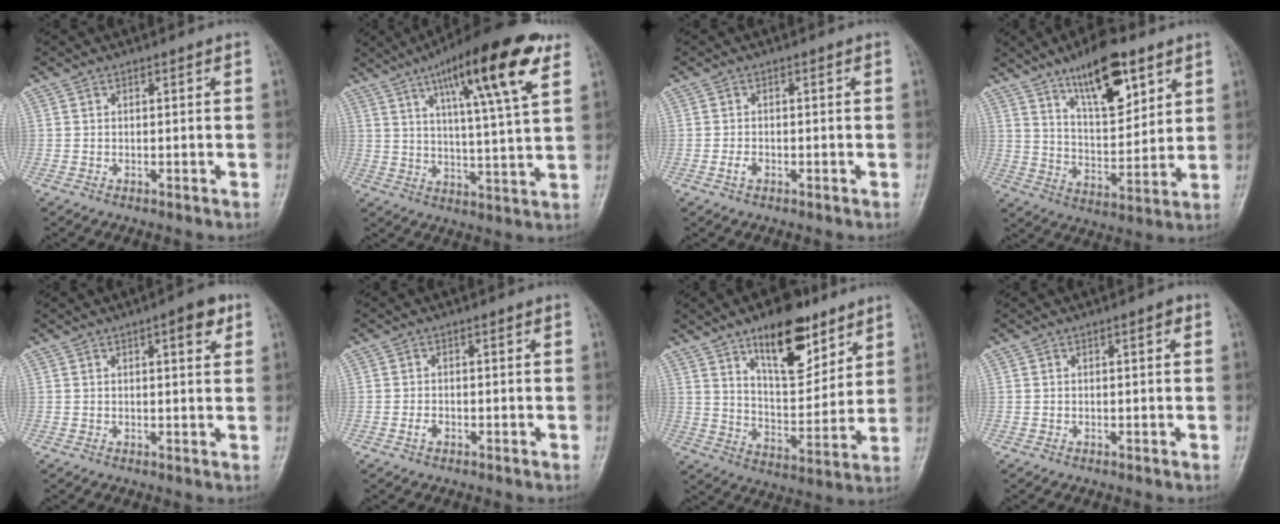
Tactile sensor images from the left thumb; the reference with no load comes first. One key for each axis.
{"total": 19.1, "fx": 9.6, "fy": 3.4, "fz": 16.1, "tx": -0.234, "ty": -0.025, "tz": 0.145}
{"total": 1.7, "fx": -0.7, "fy": 1.0, "fz": 1.1, "tx": -0.022, "ty": 0.006, "tz": -0.015}
{"total": 14.9, "fx": 8.7, "fy": 5.8, "fz": 10.6, "tx": -0.138, "ty": -0.049, "tz": 0.148}
{"total": 4.9, "fx": 2.3, "fy": 1.5, "fz": 4.0, "tx": -0.044, "ty": -0.005, "tz": 0.027}
{"total": 1.3, "fx": -0.6, "fy": 0.8, "fz": 0.8, "tx": -0.017, "ty": 0.004, "tz": -0.012}
{"total": 15.7, "fx": 9.6, "fy": 6.9, "fz": 10.3, "tx": -0.120, "ty": -0.058, "tz": 0.158}
{"total": 1.4, "fx": 0.5, "fy": 0.4, "fz": 1.2, "tx": -0.016, "ty": 0.002, "tz": 0.005}